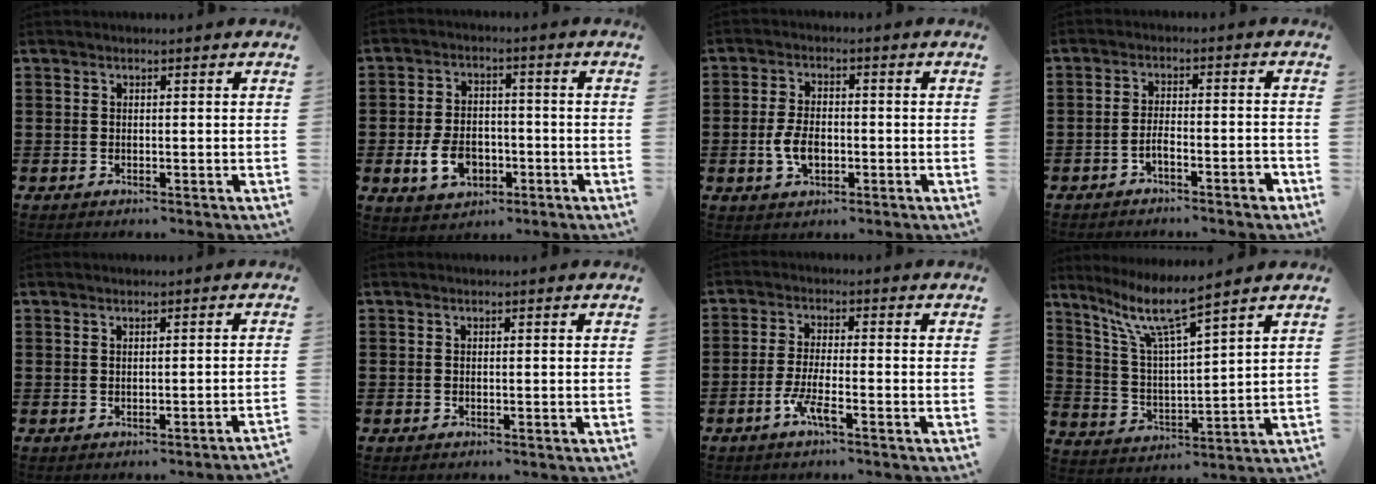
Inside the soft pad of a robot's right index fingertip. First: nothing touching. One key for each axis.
{"total": 6.6, "fx": -2.2, "fy": 4.5, "fz": 4.3, "tx": -0.097, "ty": 0.005, "tz": -0.043}
{"total": 4.8, "fx": -1.0, "fy": 2.7, "fz": 3.8, "tx": -0.090, "ty": -0.003, "tz": -0.022}
{"total": 3.2, "fx": -2.2, "fy": 0.7, "fz": 2.2, "tx": -0.039, "ty": 0.007, "tz": -0.042}
{"total": 0.8, "fx": -0.4, "fy": -0.4, "fz": 0.6, "tx": -0.011, "ty": -0.004, "tz": -0.009}
{"total": 0.0}
{"total": 4.2, "fx": -2.5, "fy": 0.2, "fz": 3.4, "tx": -0.084, "ty": -0.012, "tz": -0.053}
{"total": 8.1, "fx": 6.4, "fy": 0.3, "fz": 4.9, "tx": -0.114, "ty": -0.031, "tz": 0.111}